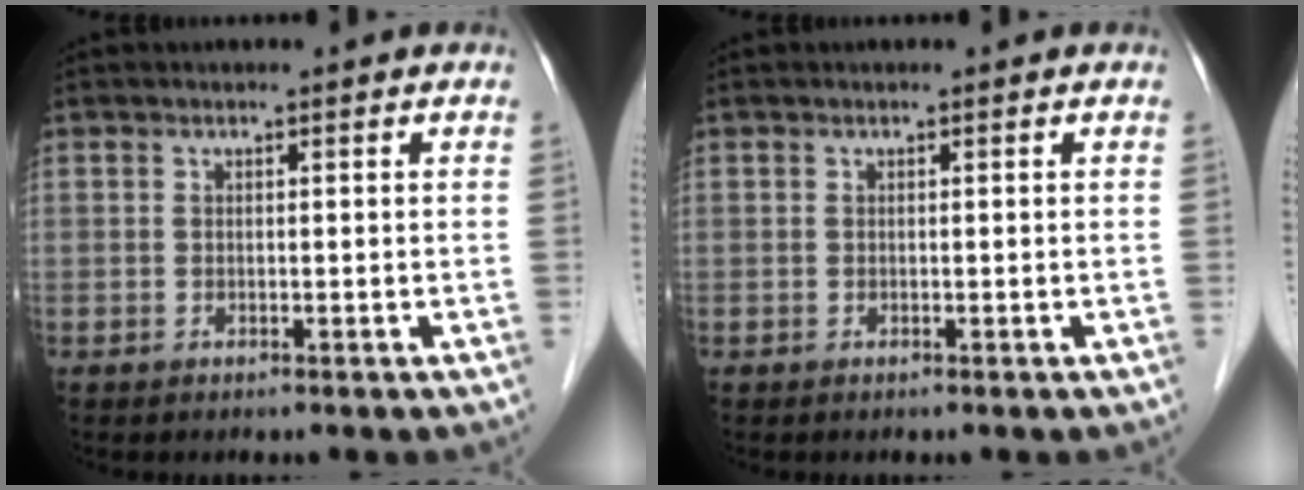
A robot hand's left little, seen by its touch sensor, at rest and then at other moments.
{"total": 0.0}